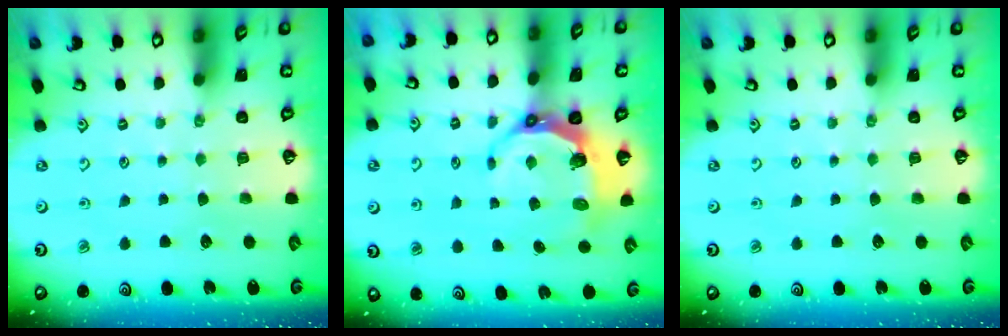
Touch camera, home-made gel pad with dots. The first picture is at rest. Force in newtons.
{"total": 6.4, "press": 5.0, "slide": 4.0}
{"total": 0.0}